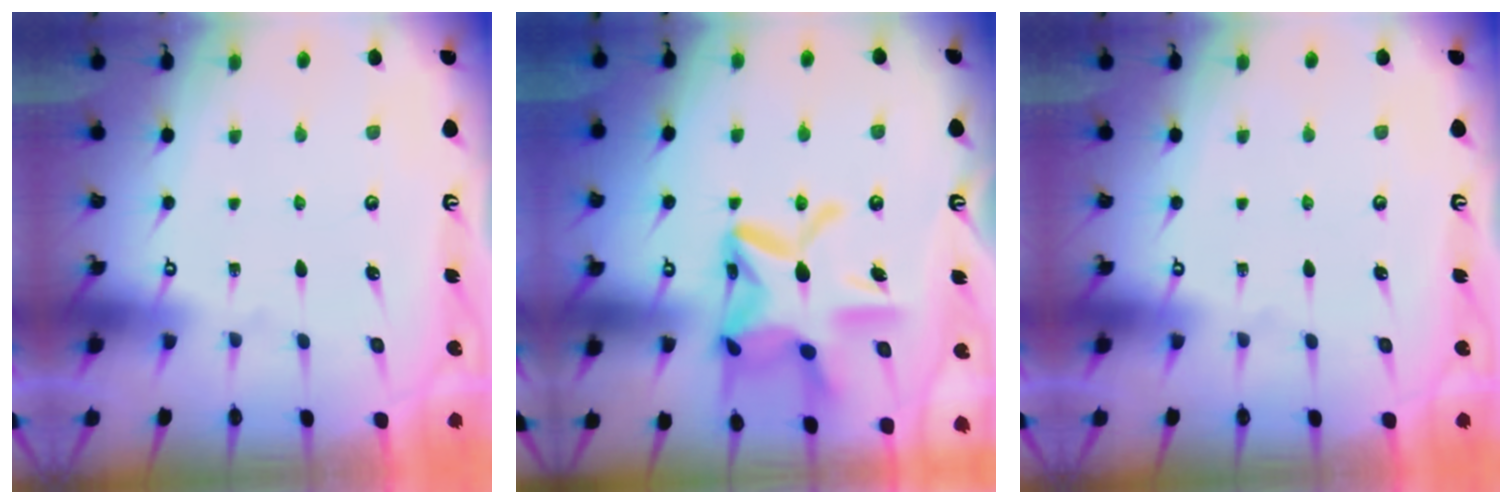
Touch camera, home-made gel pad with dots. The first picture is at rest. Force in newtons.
{"total": 20.5, "press": 20.4, "slide": 1.9}
{"total": 0.0}